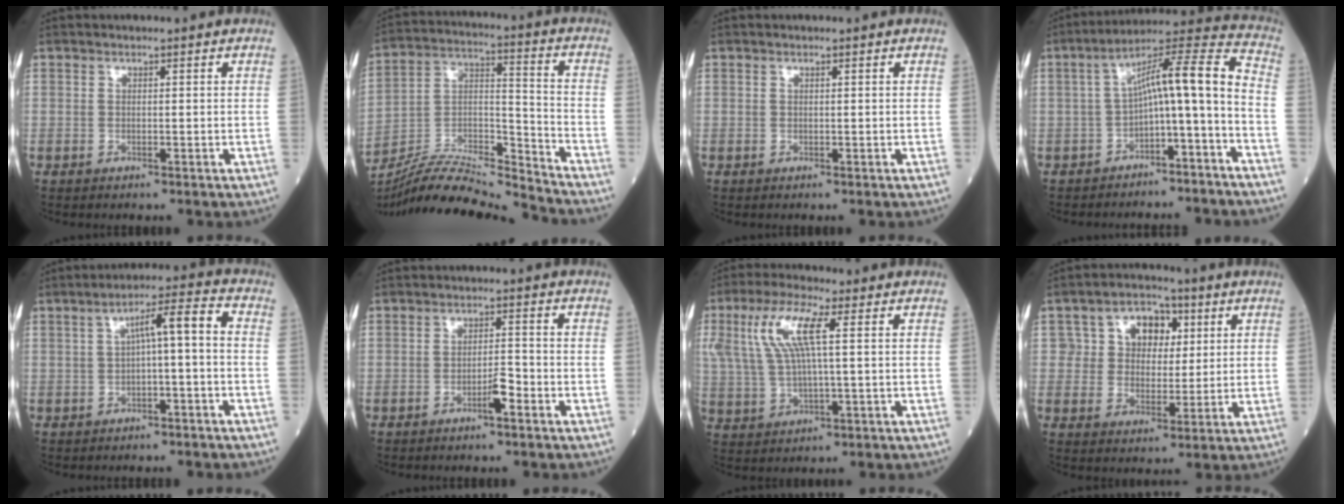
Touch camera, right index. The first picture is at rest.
{"total": 17.2, "force": [-16.5, -0.6, 4.8], "torque": [-0.083, 0.024, -0.293]}
{"total": 0.0}
{"total": 11.8, "force": [-3.7, 1.5, 11.1], "torque": [-0.166, 0.046, -0.055]}
{"total": 5.9, "force": [-0.1, 0.7, 5.8], "torque": [-0.090, 0.027, -0.002]}
{"total": 2.7, "force": [-1.7, 0.3, 2.2], "torque": [-0.033, 0.001, -0.030]}
{"total": 9.6, "force": [3.0, 1.7, 8.9], "torque": [-0.204, 0.018, 0.059]}
{"total": 7.8, "force": [2.6, 6.0, 4.3], "torque": [-0.058, 0.022, 0.045]}